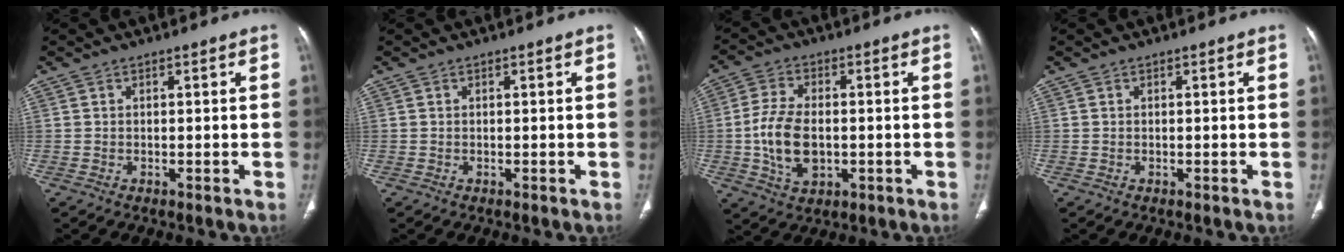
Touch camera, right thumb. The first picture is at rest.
{"total": 0.0}
{"total": 10.1, "force": [-1.1, 6.1, 7.9], "torque": [-0.149, 0.004, -0.020]}
{"total": 0.0}